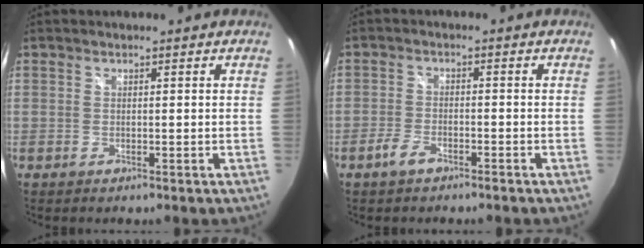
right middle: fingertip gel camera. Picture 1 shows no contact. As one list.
[{"total": 3.4, "force": [-2.5, 1.3, 1.9], "torque": [-0.056, 0.002, -0.050]}]